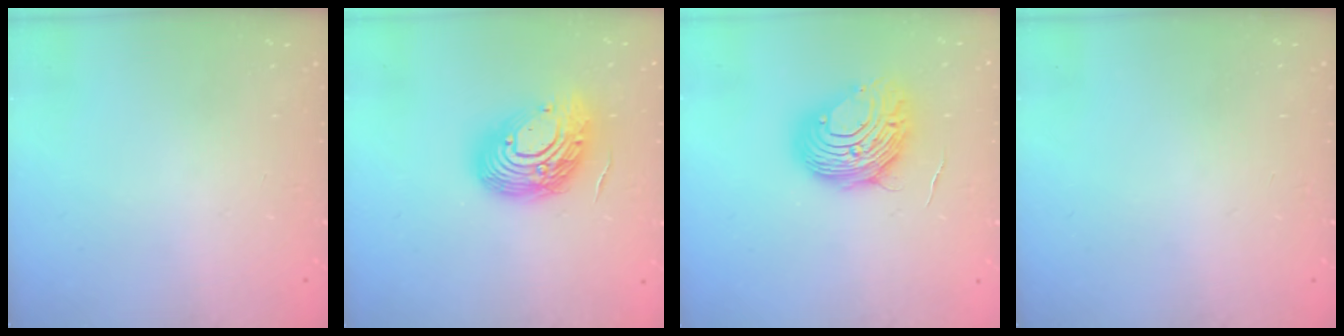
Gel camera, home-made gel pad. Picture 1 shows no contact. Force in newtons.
{"total": 16.2, "press": 16.1, "slide": 1.8}
{"total": 10.3, "press": 10.3, "slide": 0.7}
{"total": 0.0}